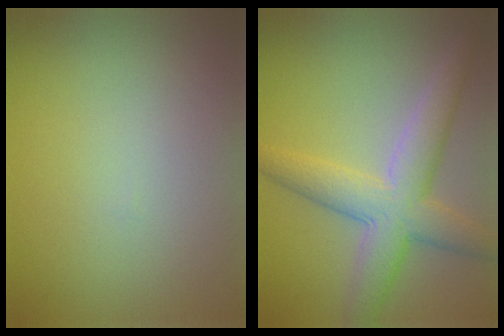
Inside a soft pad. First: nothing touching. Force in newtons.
{"total": 6.2, "press": 6.1, "slide": 0.4}